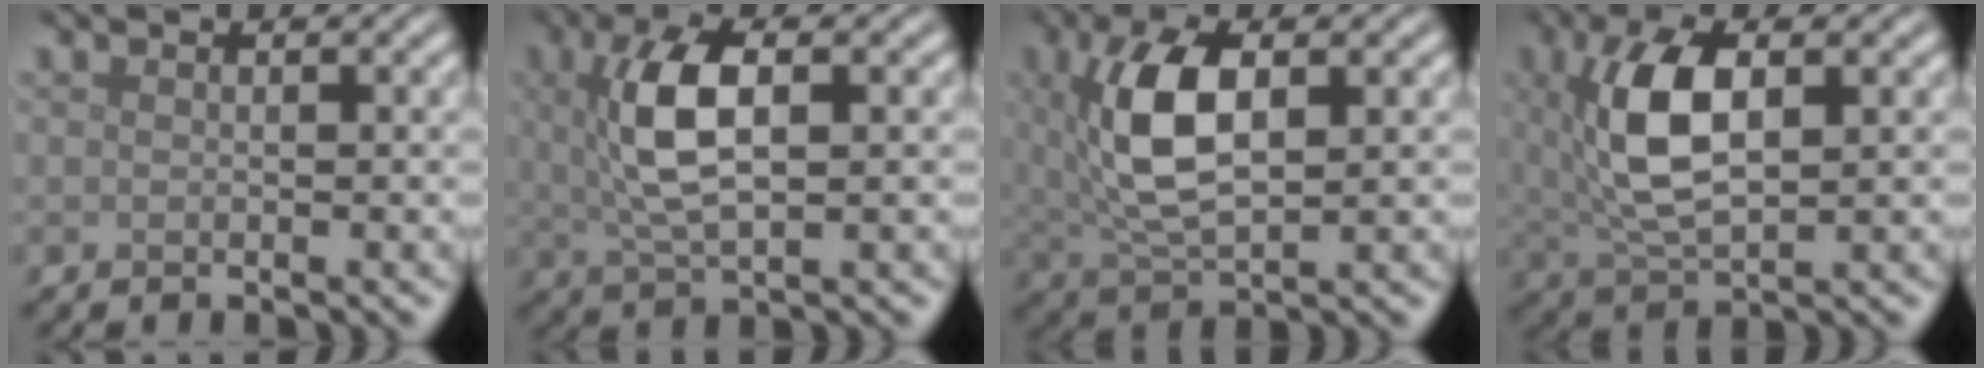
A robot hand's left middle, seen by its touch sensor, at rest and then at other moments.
{"total": 5.9, "force": [1.1, 2.3, 5.3], "torque": [-0.110, 0.009, 0.020]}
{"total": 7.1, "force": [1.4, 3.2, 6.2], "torque": [-0.130, 0.006, 0.028]}
{"total": 7.1, "force": [1.4, 3.1, 6.2], "torque": [-0.130, 0.006, 0.027]}